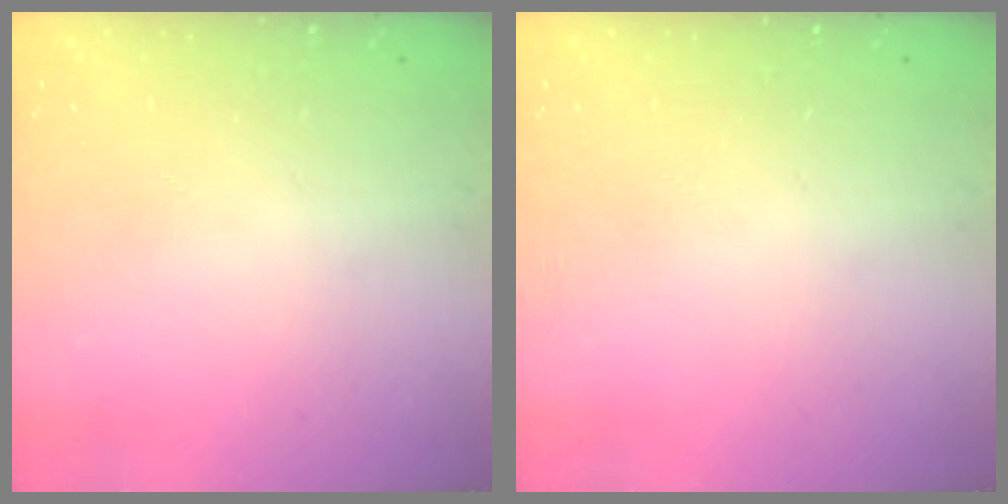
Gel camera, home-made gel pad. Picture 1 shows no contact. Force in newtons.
{"total": 0.0}